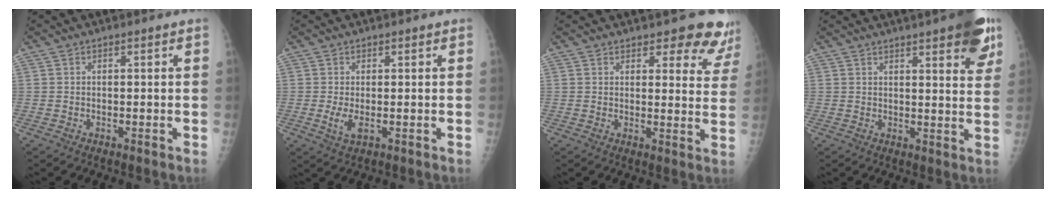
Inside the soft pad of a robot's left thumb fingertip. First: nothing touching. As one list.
[{"total": 2.8, "force": [-0.3, 1.3, 2.5], "torque": [-0.054, -0.008, -0.004]}, {"total": 9.7, "force": [8.5, 3.4, 3.2], "torque": [0.009, -0.053, 0.076]}, {"total": 13.1, "force": [7.8, 3.3, 9.9], "torque": [-0.100, -0.030, 0.091]}]